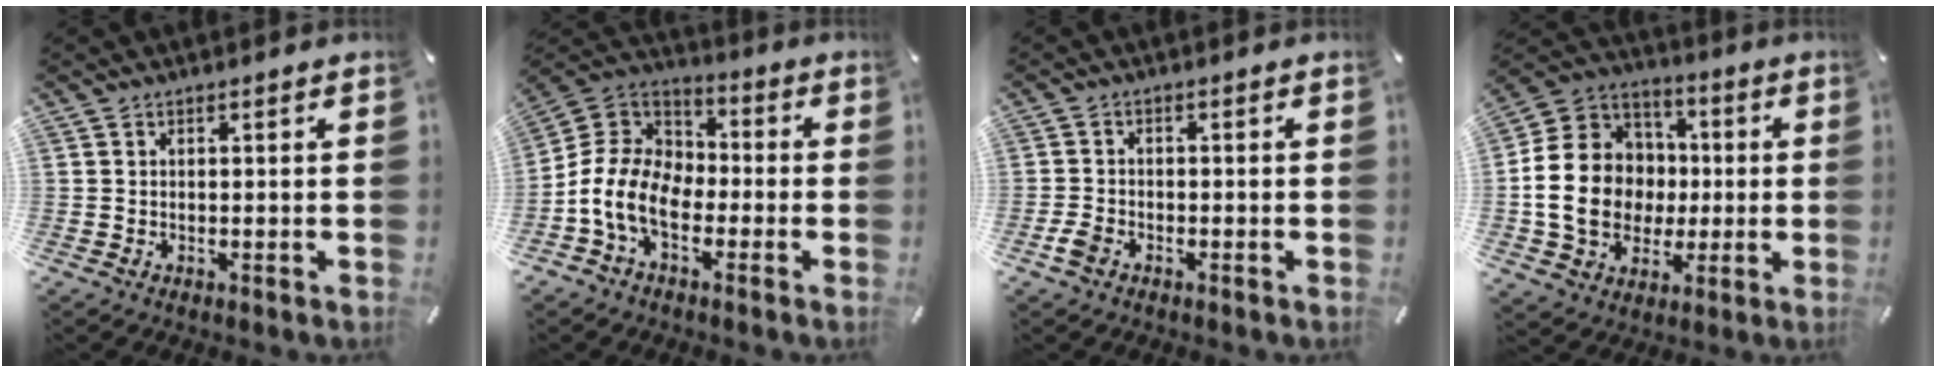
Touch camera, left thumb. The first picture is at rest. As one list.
[{"total": 12.3, "force": [-6.0, 8.0, 7.2], "torque": [-0.161, 0.023, -0.117]}, {"total": 2.9, "force": [-1.6, 1.9, 1.5], "torque": [-0.040, 0.002, -0.033]}, {"total": 18.0, "force": [-2.4, 15.8, 8.2], "torque": [-0.176, 0.025, -0.039]}]